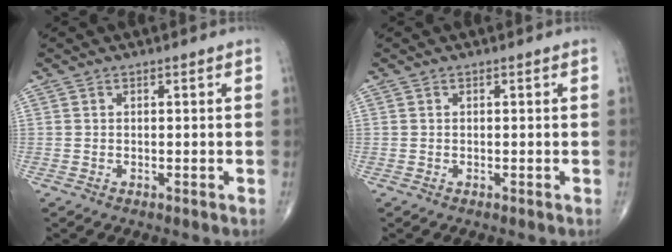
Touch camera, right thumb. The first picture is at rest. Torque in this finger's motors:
{"motor_torque": [-0.01, -0.01, -0.03, -0.01, 0.03]}